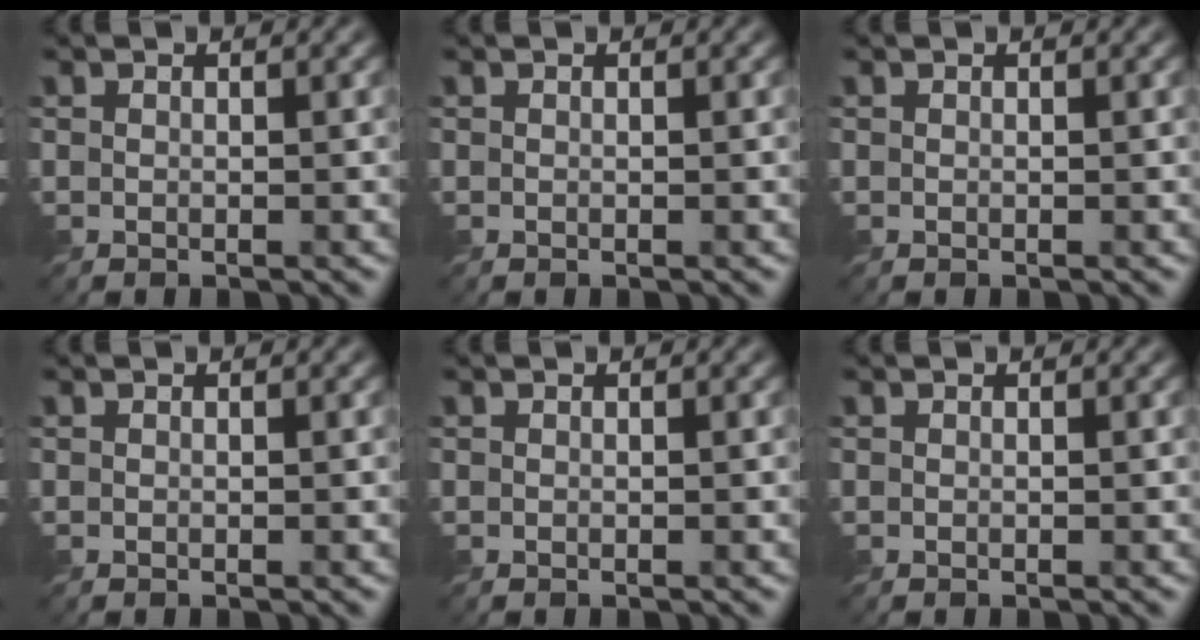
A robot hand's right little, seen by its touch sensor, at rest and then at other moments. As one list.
[{"total": 0.0}, {"total": 0.0}, {"total": 0.0}, {"total": 0.0}, {"total": 0.0}]